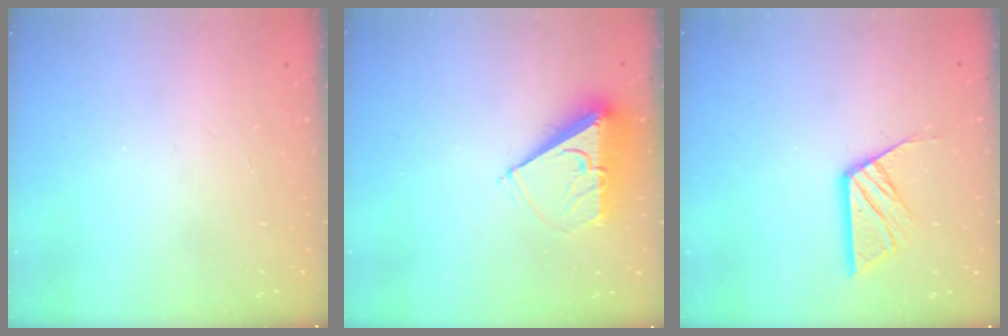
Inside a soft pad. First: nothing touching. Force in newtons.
{"total": 6.5, "press": 6.4, "slide": 0.9}
{"total": 10.5, "press": 10.5, "slide": 0.7}